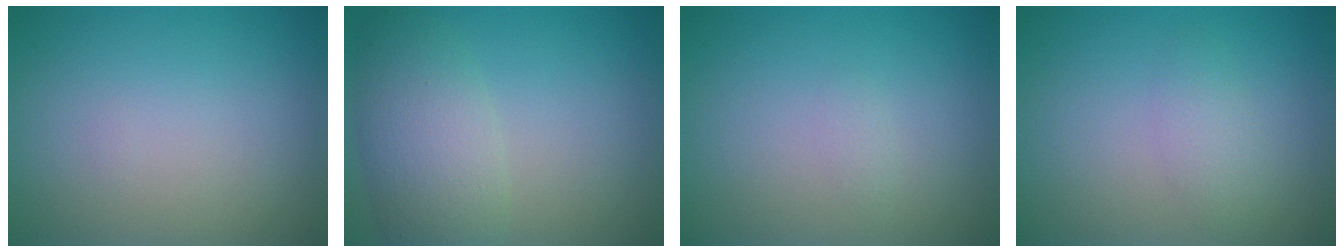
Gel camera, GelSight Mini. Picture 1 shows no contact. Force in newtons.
{"total": 5.2, "press": 5.2, "slide": 0.3}
{"total": 0.6, "press": 0.6, "slide": 0.0}
{"total": 1.7, "press": 1.7, "slide": 0.1}